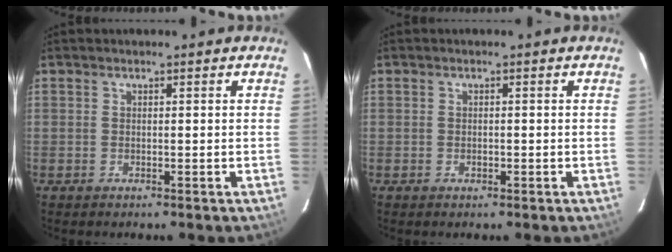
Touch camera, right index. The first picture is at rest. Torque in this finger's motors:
{"motor_torque": [-0.10, -0.07, -0.04, -0.03]}